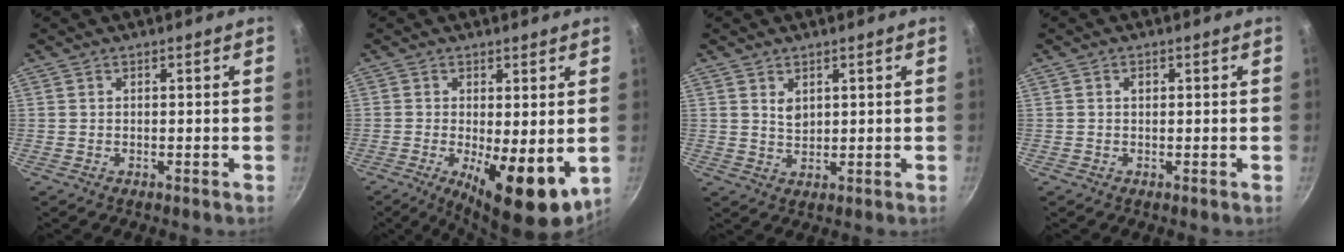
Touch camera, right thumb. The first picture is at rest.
{"total": 13.2, "force": [-3.1, 4.7, 11.9], "torque": [-0.174, -0.027, -0.031]}
{"total": 2.6, "force": [1.2, 1.6, 1.6], "torque": [-0.018, -0.012, 0.026]}
{"total": 0.9, "force": [0.2, 0.7, 0.6], "torque": [-0.005, 0.003, 0.000]}